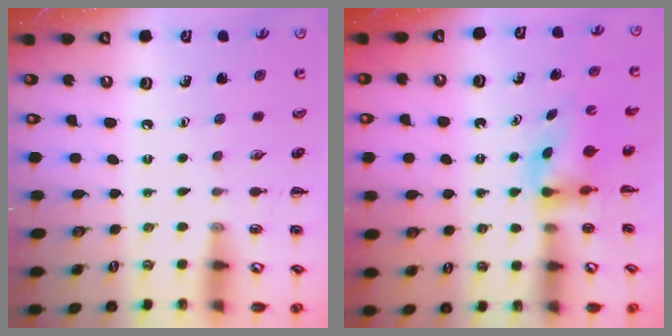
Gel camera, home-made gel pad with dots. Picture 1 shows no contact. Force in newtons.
{"total": 3.1, "press": 3.1, "slide": 0.6}